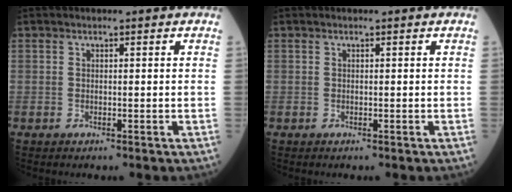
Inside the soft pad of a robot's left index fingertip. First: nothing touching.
{"total": 0.0}